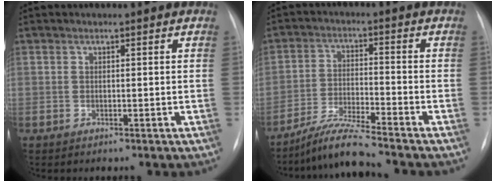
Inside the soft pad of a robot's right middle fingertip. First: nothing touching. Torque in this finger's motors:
{"motor_torque": [0.12, -0.97, 0.02, 0.08]}